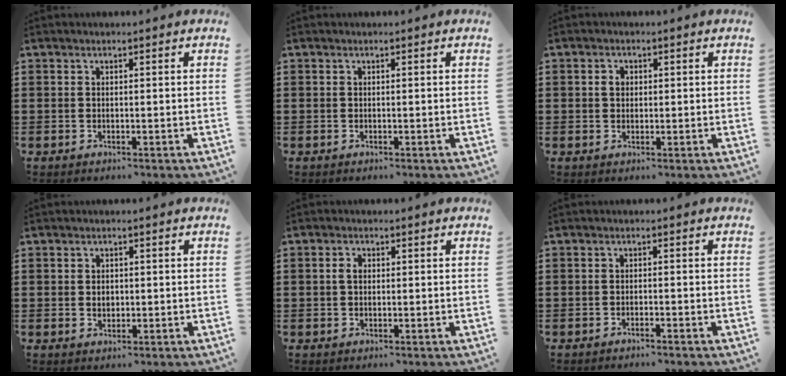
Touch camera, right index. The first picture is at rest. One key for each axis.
{"total": 0.0}
{"total": 1.6, "fx": 0.3, "fy": 1.3, "fz": 0.9, "tx": -0.020, "ty": 0.009, "tz": 0.005}
{"total": 1.4, "fx": 0.1, "fy": 1.1, "fz": 0.9, "tx": -0.020, "ty": 0.007, "tz": 0.000}
{"total": 1.7, "fx": 0.2, "fy": 1.1, "fz": 1.2, "tx": -0.026, "ty": 0.008, "tz": 0.002}
{"total": 1.2, "fx": -1.1, "fy": -0.1, "fz": 0.0, "tx": -0.003, "ty": 0.000, "tz": -0.023}